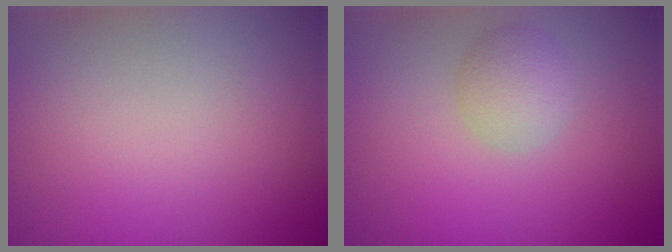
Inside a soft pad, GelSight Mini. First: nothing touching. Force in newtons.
{"total": 2.2, "press": 2.2, "slide": 0.1}